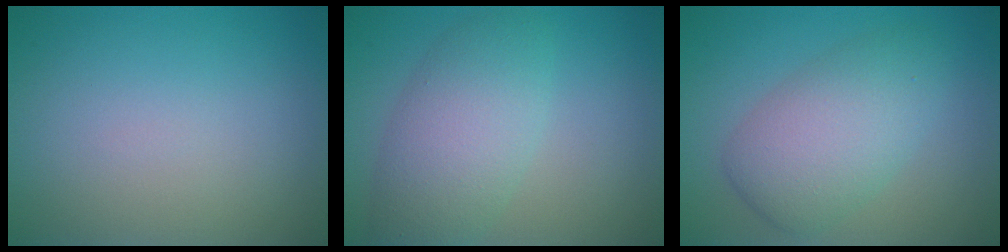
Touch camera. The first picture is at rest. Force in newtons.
{"total": 5.5, "press": 5.5, "slide": 0.2}
{"total": 5.6, "press": 5.6, "slide": 0.3}